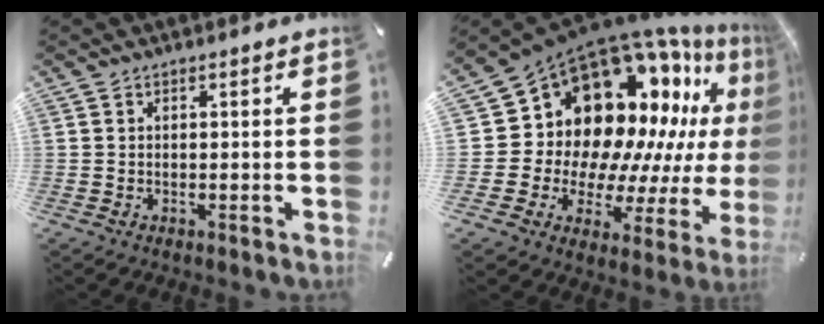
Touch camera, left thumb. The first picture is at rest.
{"total": 20.2, "force": [11.5, 13.6, 9.4], "torque": [-0.130, -0.137, 0.229]}